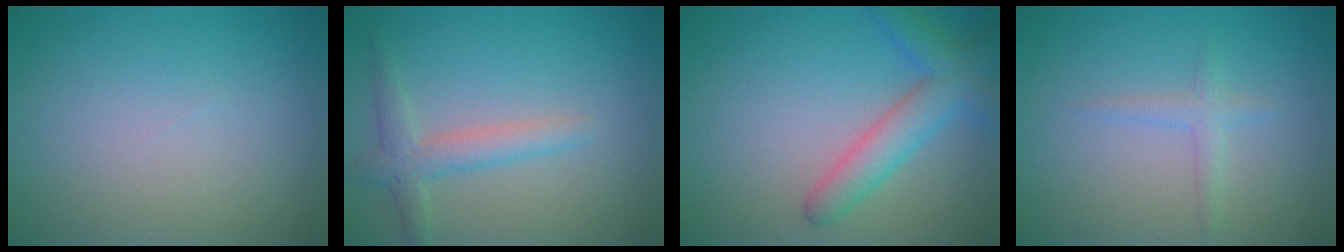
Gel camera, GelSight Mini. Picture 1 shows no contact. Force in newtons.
{"total": 2.8, "press": 2.8, "slide": 0.1}
{"total": 4.2, "press": 4.2, "slide": 0.2}
{"total": 1.3, "press": 1.3, "slide": 0.1}